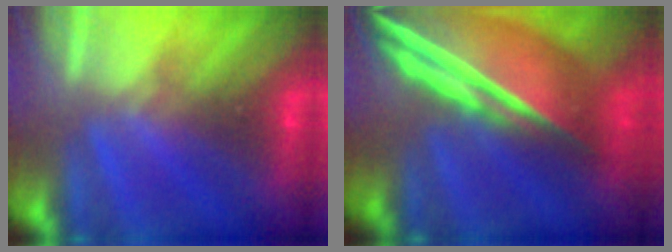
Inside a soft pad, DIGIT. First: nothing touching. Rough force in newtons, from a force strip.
{"total": 7.5}